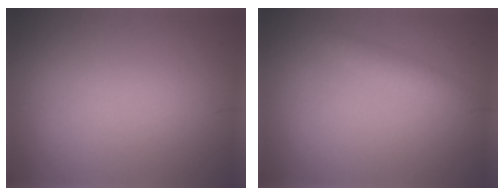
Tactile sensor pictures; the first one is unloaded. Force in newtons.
{"total": 1.3, "press": 1.3, "slide": 0.1}